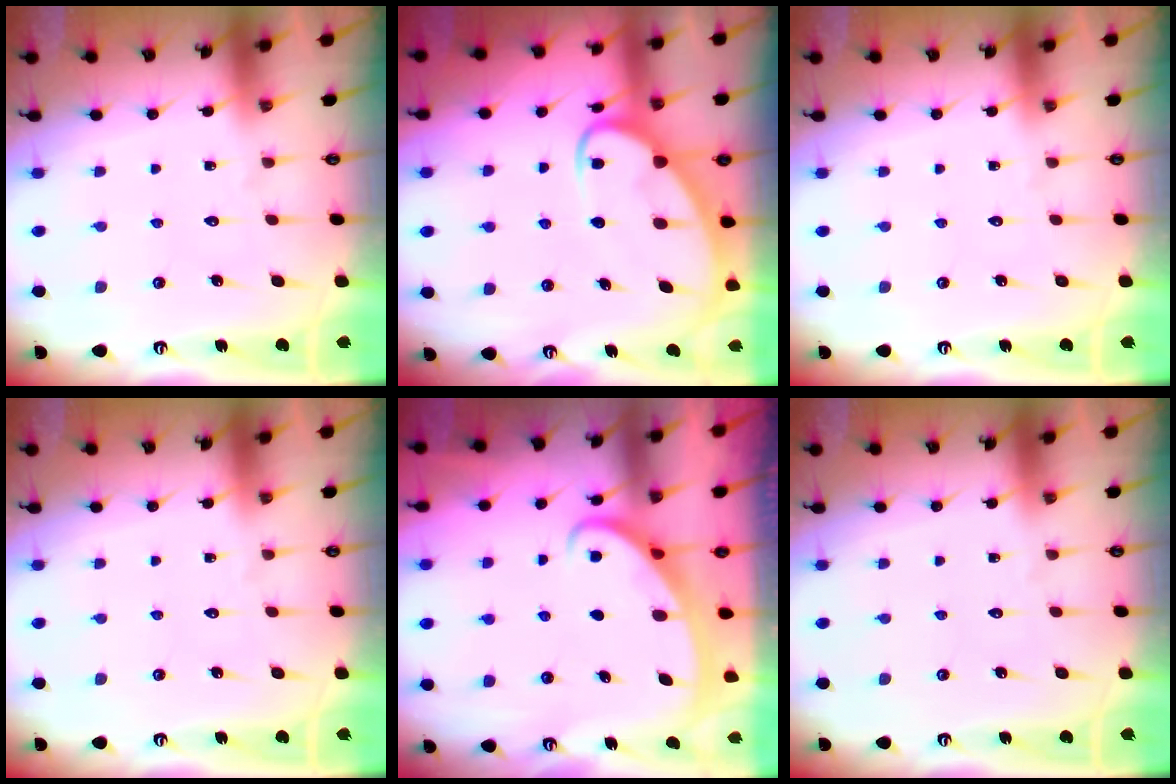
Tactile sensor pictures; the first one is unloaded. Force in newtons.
{"total": 5.9, "press": 5.9, "slide": 0.7}
{"total": 0.0}
{"total": 0.0}
{"total": 2.5, "press": 2.4, "slide": 0.4}
{"total": 0.0}